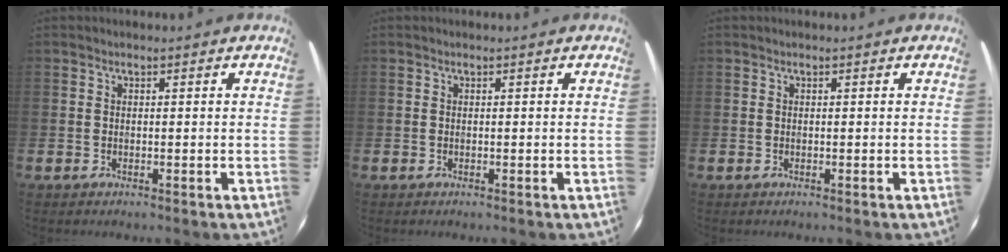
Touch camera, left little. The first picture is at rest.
{"total": 0.0}
{"total": 0.0}